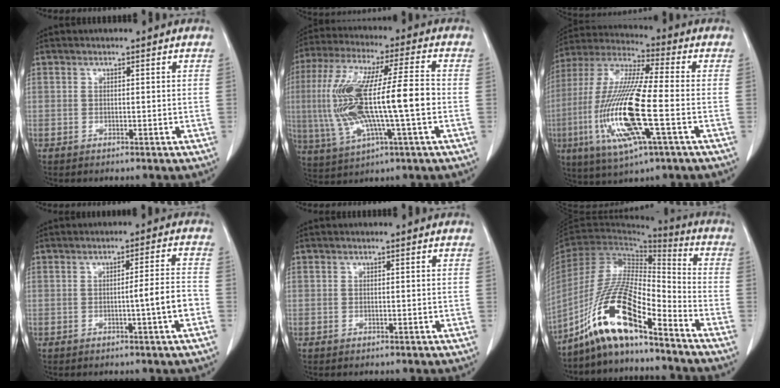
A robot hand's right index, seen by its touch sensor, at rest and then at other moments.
{"total": 17.8, "force": [-1.5, 2.3, 17.6], "torque": [-0.358, 0.010, -0.025]}
{"total": 18.6, "force": [-4.3, 2.0, 18.0], "torque": [-0.386, -0.018, -0.081]}
{"total": 4.9, "force": [-1.6, -0.7, 4.6], "torque": [-0.065, 0.001, -0.023]}
{"total": 0.0}
{"total": 14.9, "force": [-10.4, 1.9, 10.5], "torque": [-0.204, -0.001, -0.193]}